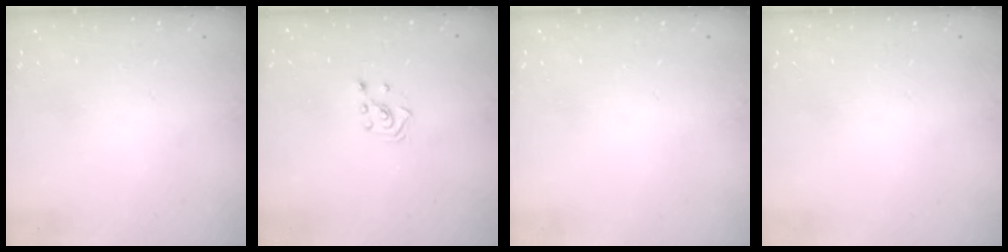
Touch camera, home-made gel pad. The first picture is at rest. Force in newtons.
{"total": 2.3, "press": 2.2, "slide": 0.8}
{"total": 0.0}
{"total": 0.0}